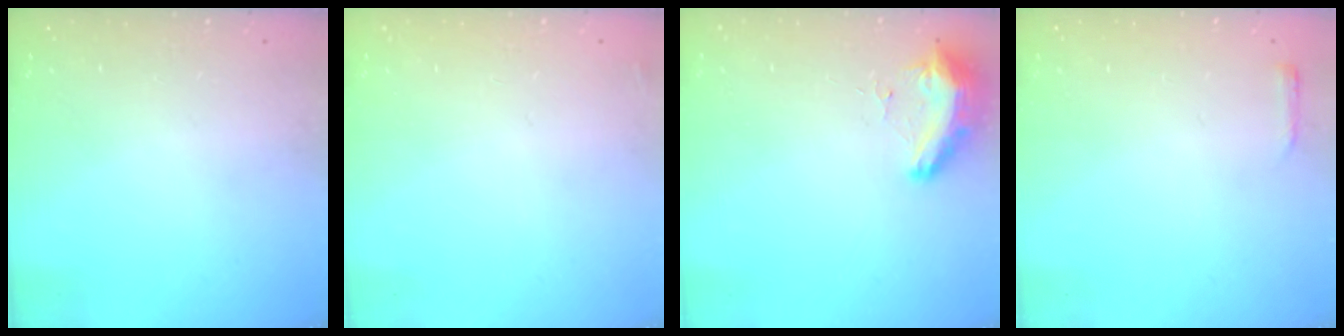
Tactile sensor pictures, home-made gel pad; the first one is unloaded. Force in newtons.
{"total": 2.5, "press": 2.4, "slide": 0.8}
{"total": 8.8, "press": 8.6, "slide": 1.7}
{"total": 2.4, "press": 2.3, "slide": 0.6}